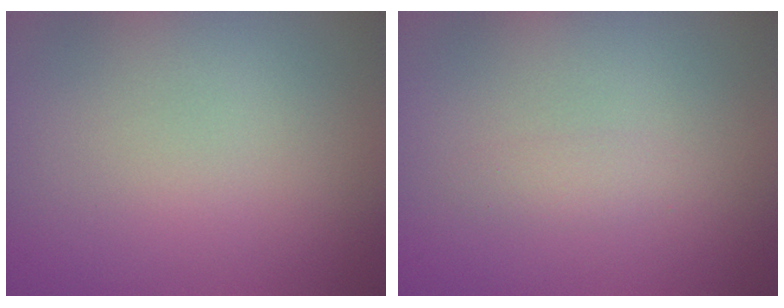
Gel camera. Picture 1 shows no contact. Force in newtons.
{"total": 0.9, "press": 0.9, "slide": 0.0}